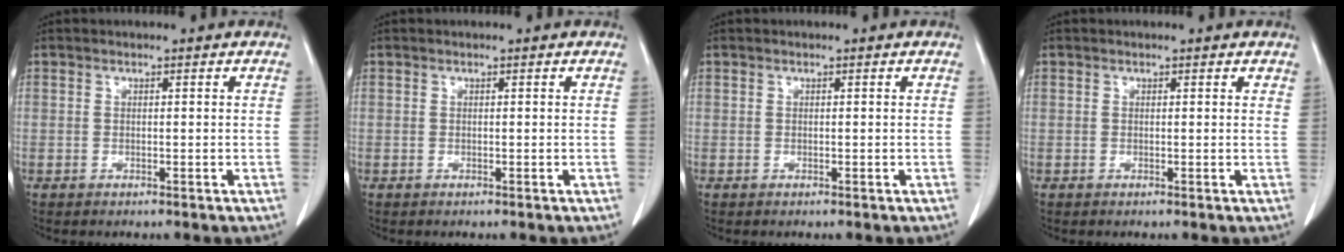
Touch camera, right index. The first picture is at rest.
{"total": 0.0}
{"total": 0.0}
{"total": 0.7, "force": [0.6, 0.3, 0.2], "torque": [-0.001, 0.001, 0.002]}